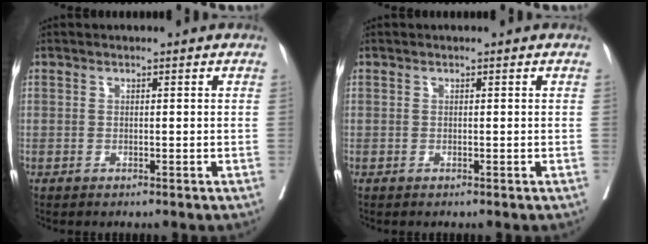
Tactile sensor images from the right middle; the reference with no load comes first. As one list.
[{"total": 0.0}]